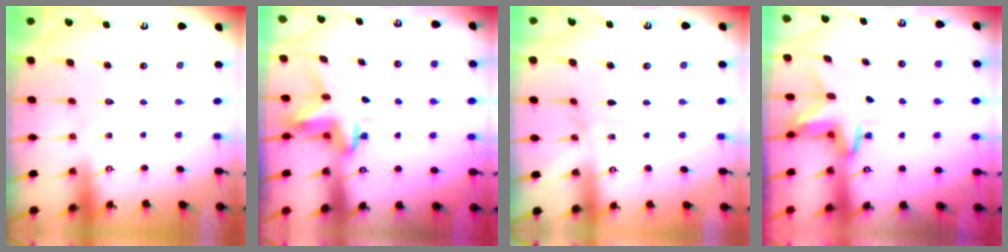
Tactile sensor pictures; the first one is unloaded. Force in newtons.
{"total": 3.7, "press": 3.6, "slide": 0.3}
{"total": 3.1, "press": 3.1, "slide": 0.4}
{"total": 3.2, "press": 3.2, "slide": 0.3}